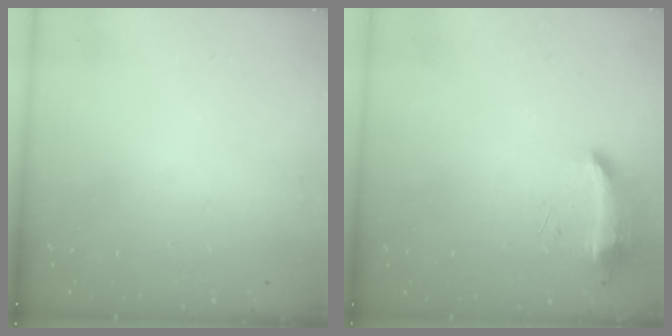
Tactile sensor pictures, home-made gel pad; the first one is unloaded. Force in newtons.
{"total": 14.4, "press": 9.5, "slide": 10.8}